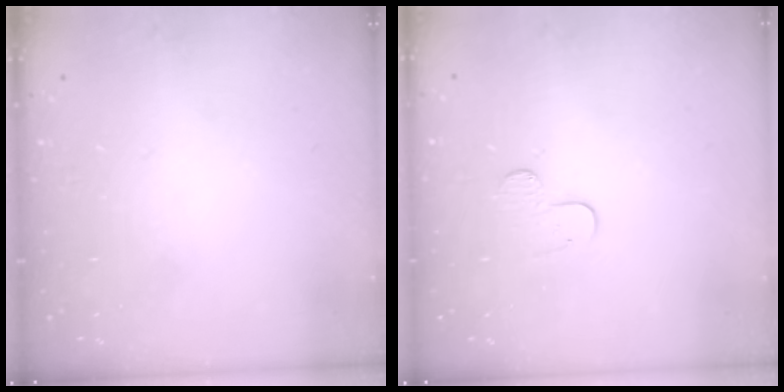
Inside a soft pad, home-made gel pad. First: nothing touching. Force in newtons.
{"total": 5.7, "press": 5.7, "slide": 0.5}